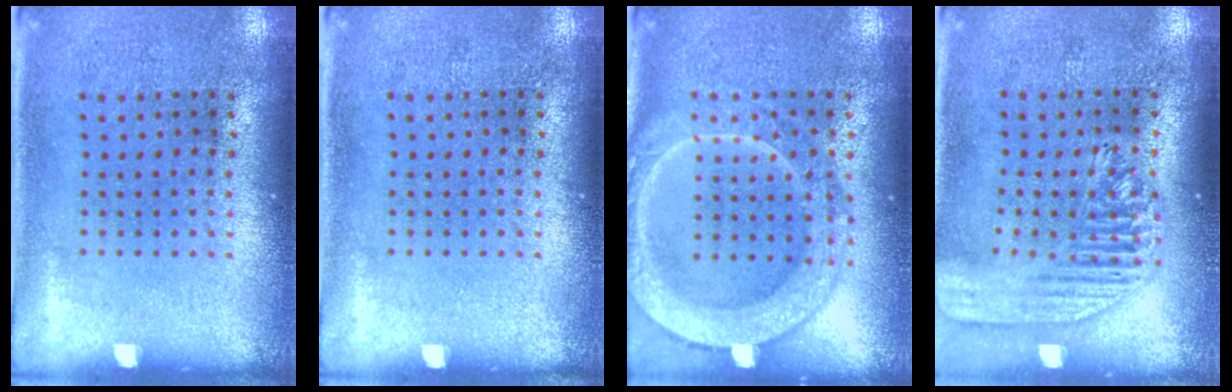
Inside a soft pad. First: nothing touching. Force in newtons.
{"total": 0.0}
{"total": 4.1, "press": 4.0, "slide": 0.5}
{"total": 1.8, "press": 1.6, "slide": 0.8}